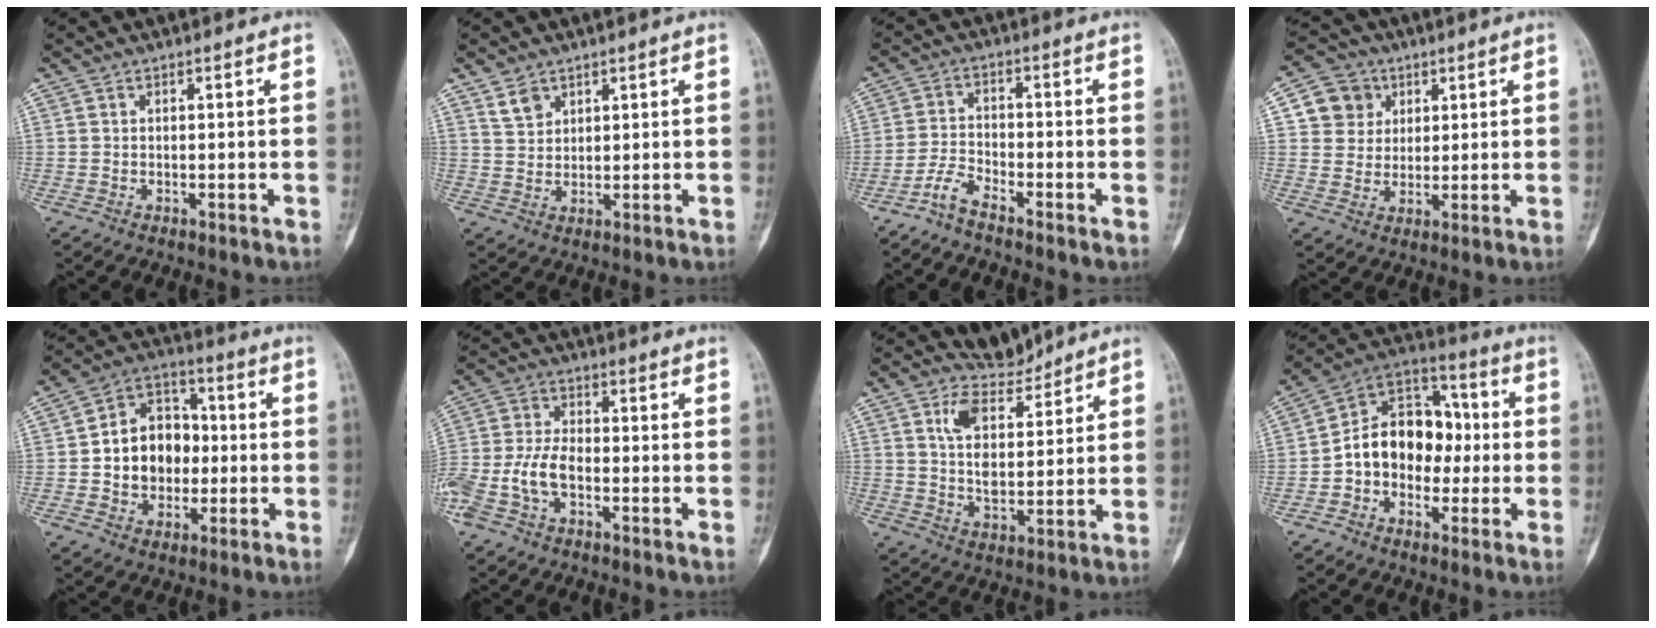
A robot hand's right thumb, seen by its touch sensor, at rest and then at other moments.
{"total": 3.5, "force": [2.4, 2.3, 1.1], "torque": [-0.007, -0.015, 0.051]}
{"total": 4.0, "force": [-3.5, 0.7, 1.7], "torque": [-0.038, 0.015, -0.077]}
{"total": 7.8, "force": [2.7, 7.0, 1.9], "torque": [0.001, -0.004, 0.045]}
{"total": 13.4, "force": [-0.6, 10.5, 8.2], "torque": [-0.085, 0.031, -0.012]}
{"total": 9.6, "force": [-3.3, 5.5, 7.2], "torque": [-0.165, 0.025, -0.066]}
{"total": 7.3, "force": [6.1, 3.2, 2.5], "torque": [-0.032, -0.050, 0.123]}
{"total": 14.8, "force": [-1.3, 11.1, 9.6], "torque": [-0.113, 0.047, -0.035]}